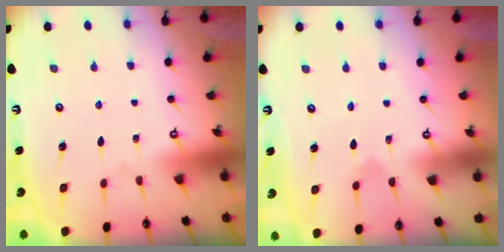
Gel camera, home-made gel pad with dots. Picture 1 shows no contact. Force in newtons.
{"total": 1.6, "press": 1.6, "slide": 0.1}